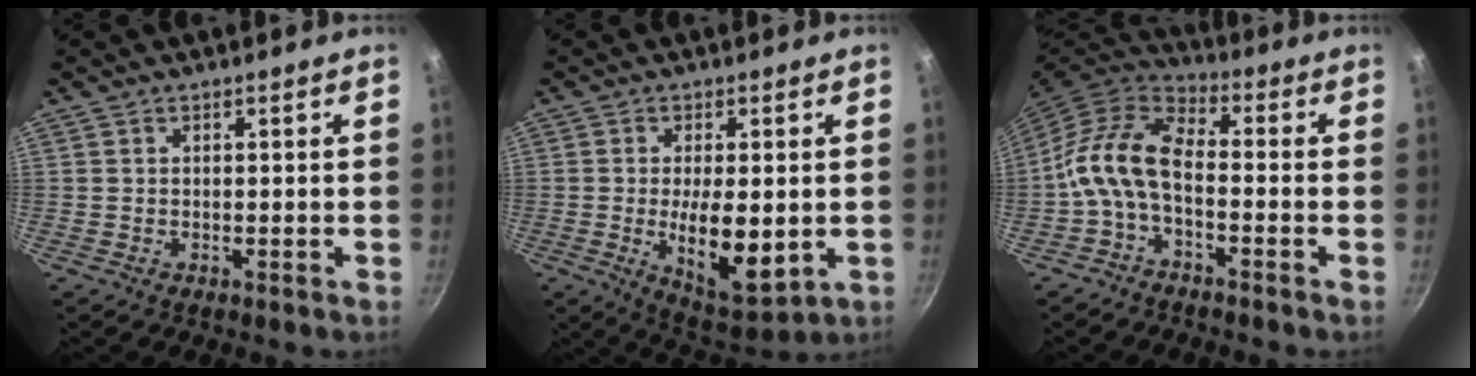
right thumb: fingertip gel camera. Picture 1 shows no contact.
{"total": 11.8, "force": [-1.7, 5.0, 10.5], "torque": [-0.155, -0.021, -0.013]}
{"total": 11.4, "force": [-2.5, 6.1, 9.3], "torque": [-0.180, 0.049, -0.064]}